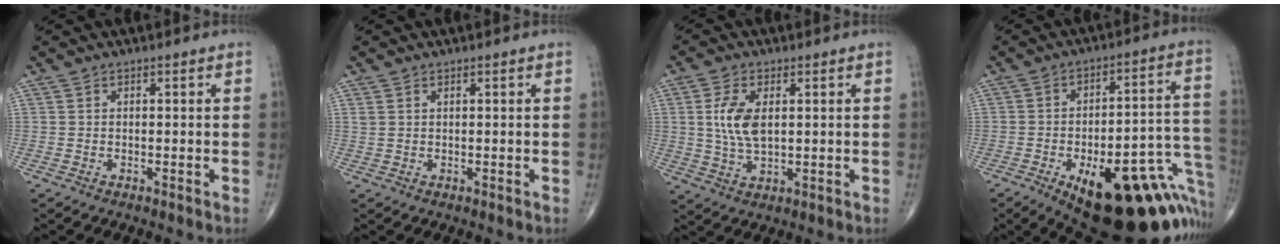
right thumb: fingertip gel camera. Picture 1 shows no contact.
{"total": 1.1, "force": [0.6, 0.7, 0.6], "torque": [-0.014, 0.004, 0.014]}
{"total": 7.8, "force": [1.4, 4.1, 6.5], "torque": [-0.134, -0.007, 0.029]}
{"total": 31.3, "force": [-13.3, 12.2, 25.5], "torque": [-0.234, 0.068, -0.167]}